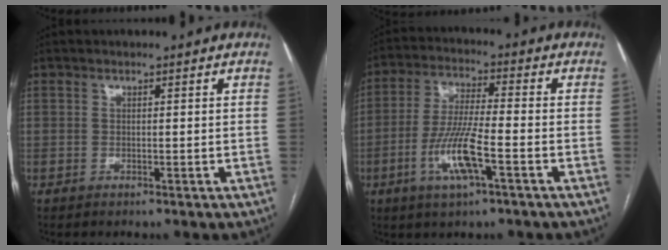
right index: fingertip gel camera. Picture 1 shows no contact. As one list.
[{"total": 9.8, "force": [-3.6, 1.2, 9.0], "torque": [-0.183, -0.007, -0.069]}]